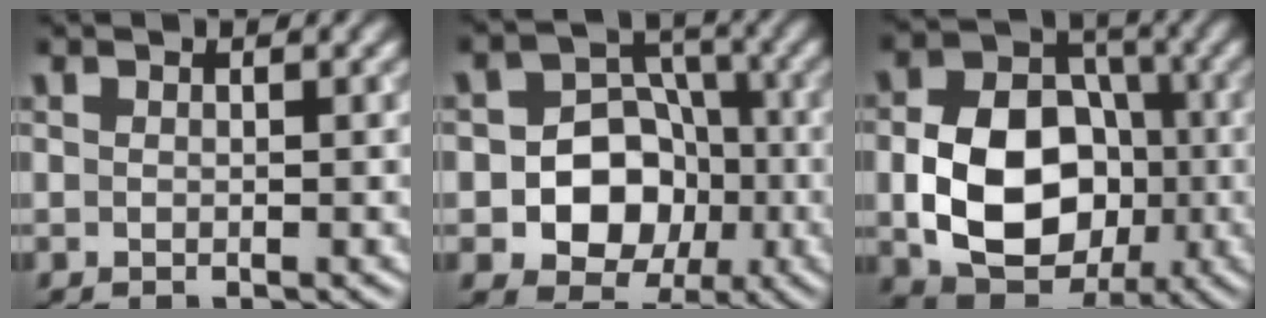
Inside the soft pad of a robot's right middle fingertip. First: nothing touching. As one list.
[{"total": 7.8, "force": [-1.9, 6.7, 3.5], "torque": [-0.035, 0.010, -0.057]}, {"total": 10.5, "force": [-1.8, 7.8, 6.8], "torque": [-0.123, -0.001, -0.033]}]